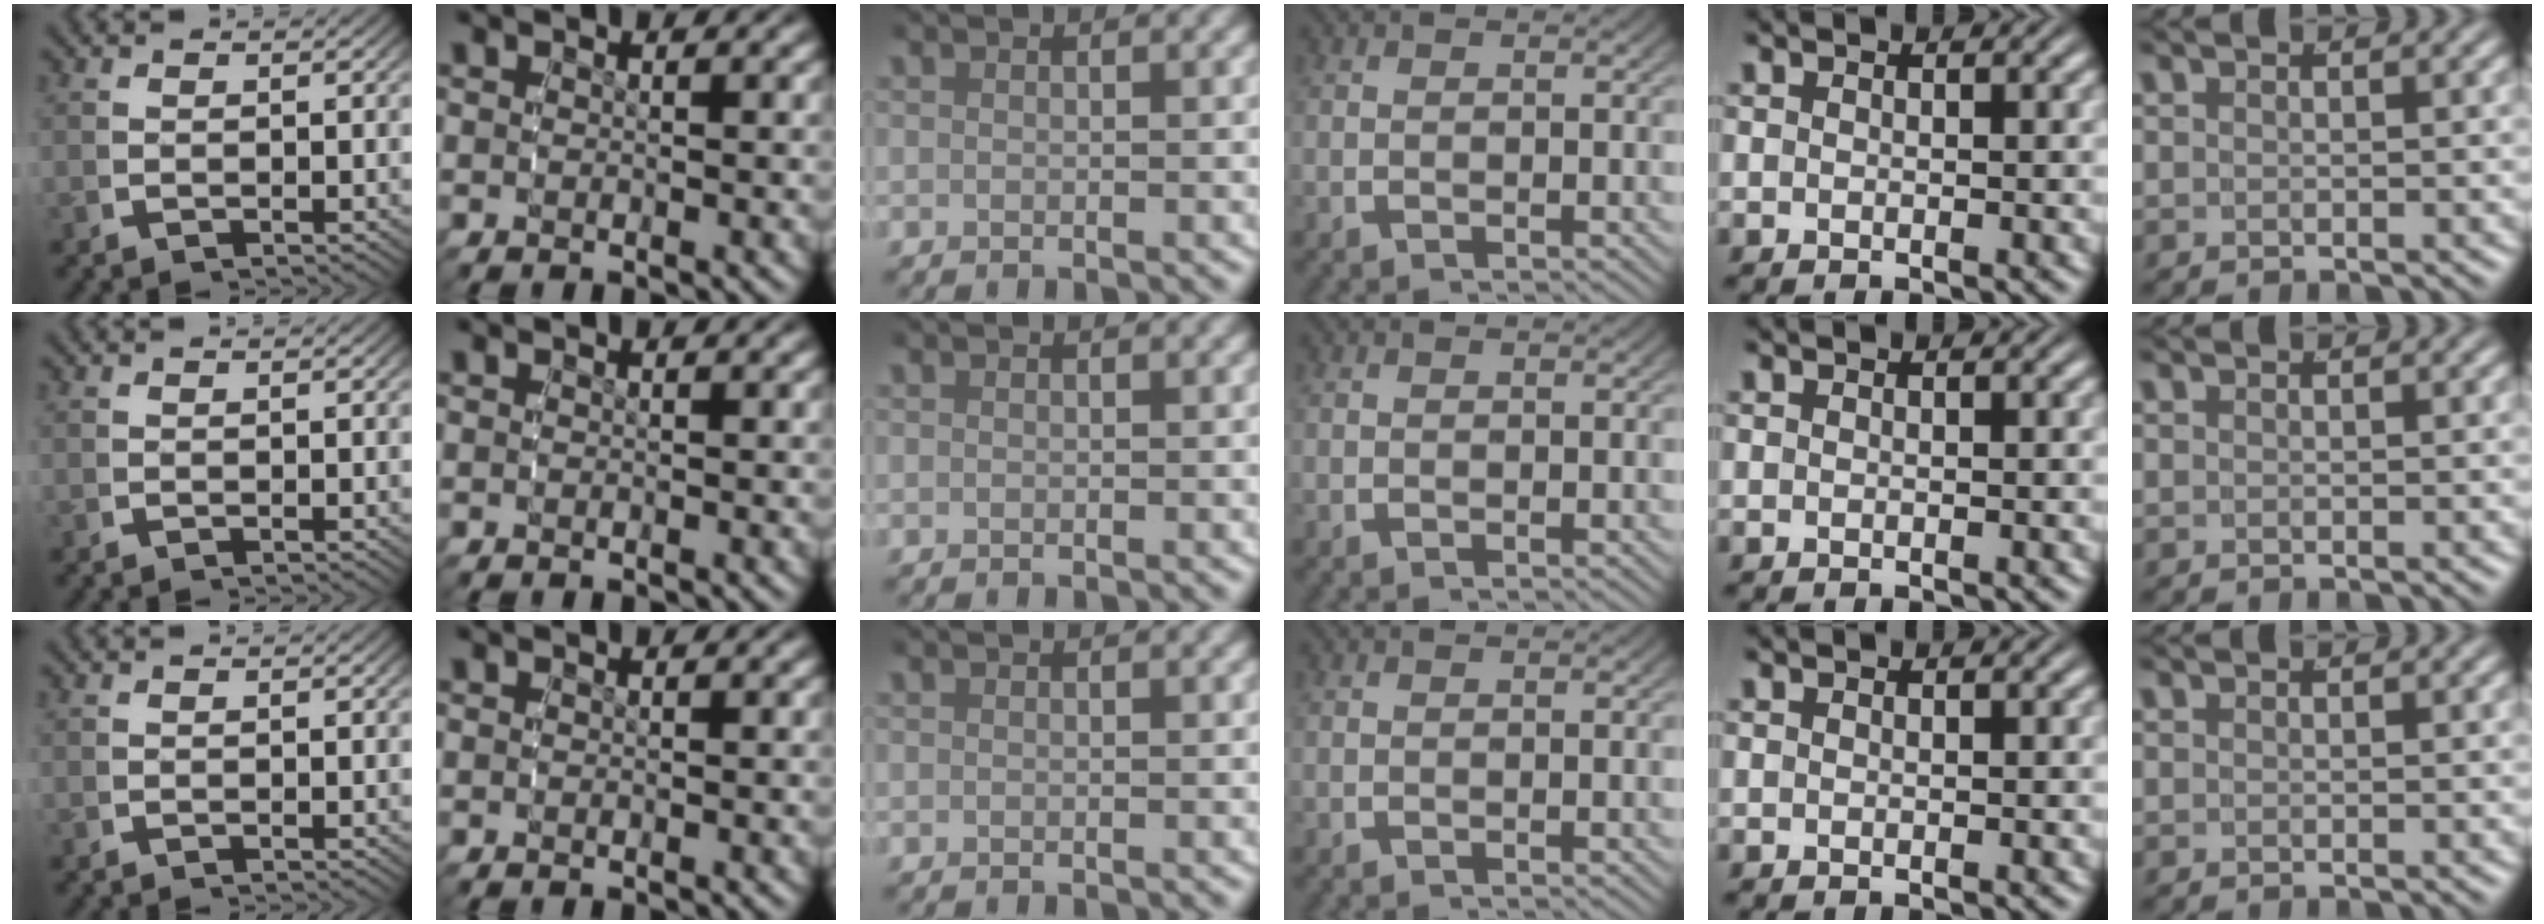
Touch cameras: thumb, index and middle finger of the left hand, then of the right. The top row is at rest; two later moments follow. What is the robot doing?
{"motion": "reach", "object": "stress ball aka squeeze ball"}